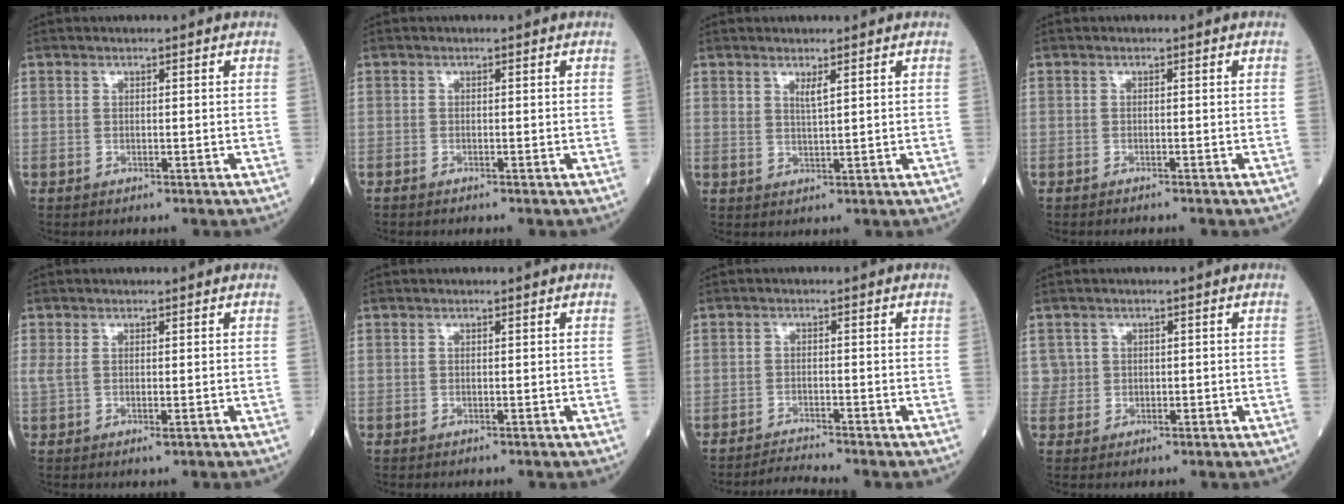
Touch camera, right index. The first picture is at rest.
{"total": 0.6, "force": [-0.6, 0.0, 0.2], "torque": [-0.004, -0.001, -0.011]}
{"total": 1.8, "force": [1.2, 0.1, 1.4], "torque": [-0.031, -0.006, 0.022]}
{"total": 2.0, "force": [-1.8, 0.1, 0.8], "torque": [-0.012, -0.002, -0.022]}
{"total": 2.1, "force": [0.0, 0.6, 2.1], "torque": [-0.048, 0.000, 0.006]}
{"total": 0.0}
{"total": 2.8, "force": [-2.6, -1.2, -0.1], "torque": [-0.006, -0.018, -0.047]}
{"total": 2.3, "force": [0.6, 2.2, -0.2], "torque": [0.019, 0.006, 0.006]}